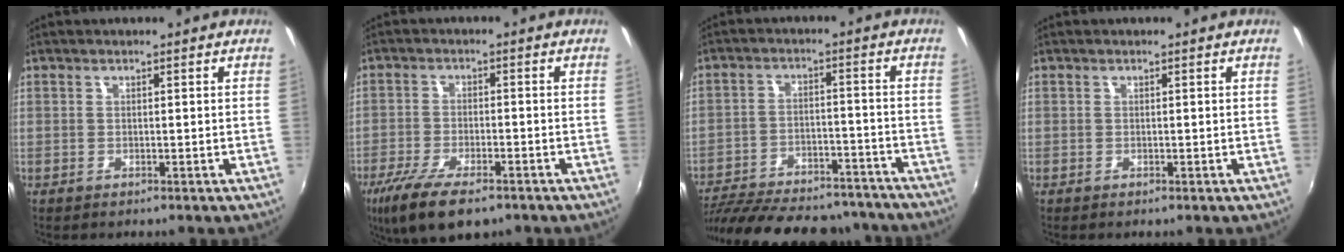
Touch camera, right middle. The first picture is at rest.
{"total": 12.2, "force": [-8.2, 4.2, 8.0], "torque": [-0.182, -0.039, -0.146]}
{"total": 26.0, "force": [-22.5, 8.4, 10.1], "torque": [-0.210, 0.005, -0.301]}
{"total": 0.0}